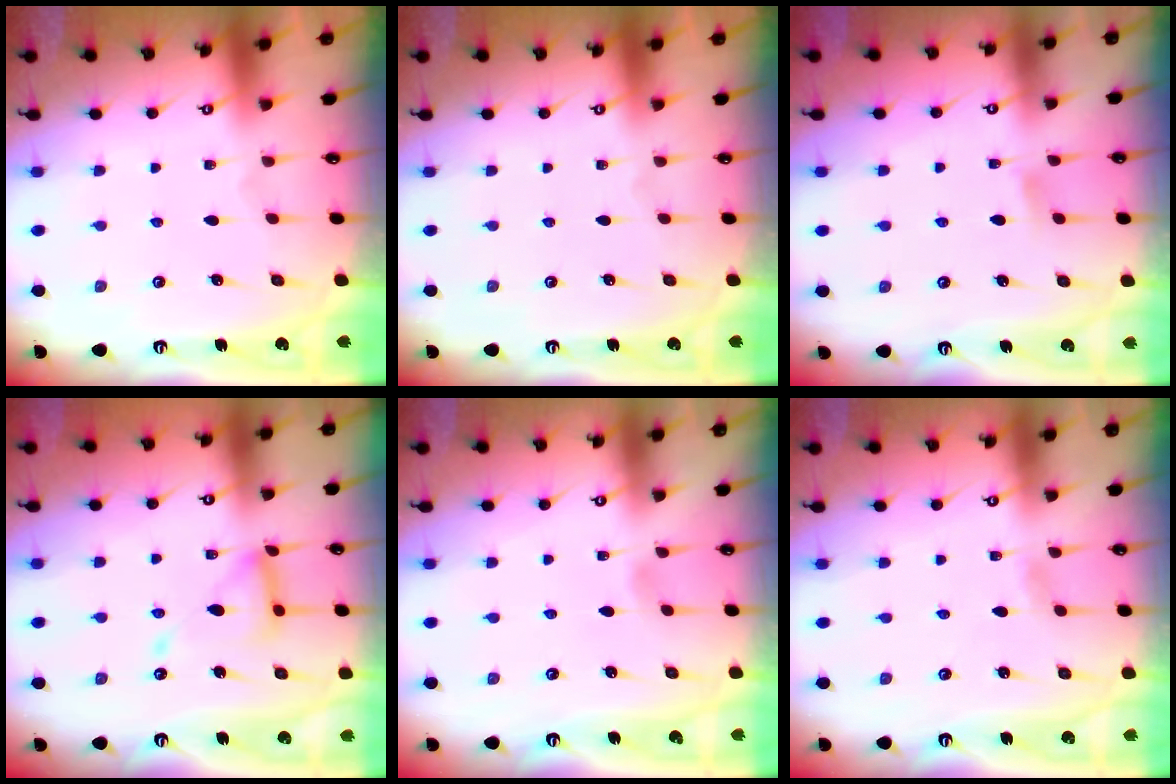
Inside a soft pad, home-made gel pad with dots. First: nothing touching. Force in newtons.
{"total": 0.0}
{"total": 3.6, "press": 3.6, "slide": 0.5}
{"total": 12.7, "press": 12.7, "slide": 1.3}
{"total": 3.2, "press": 3.2, "slide": 0.4}
{"total": 2.3, "press": 2.3, "slide": 0.3}